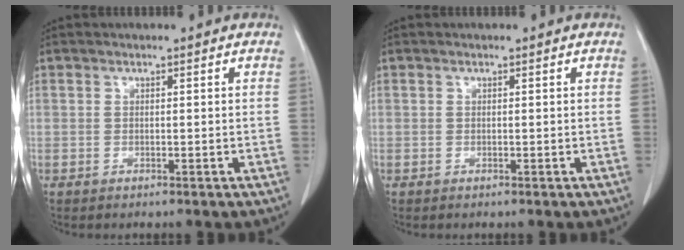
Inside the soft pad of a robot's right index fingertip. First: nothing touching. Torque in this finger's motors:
{"motor_torque": [0.00, 0.00, 0.02, 0.00]}